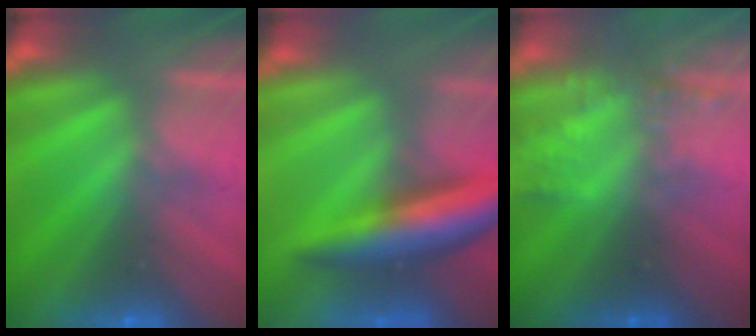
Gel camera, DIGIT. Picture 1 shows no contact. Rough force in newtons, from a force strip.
{"total": 9.4}
{"total": 2.3}